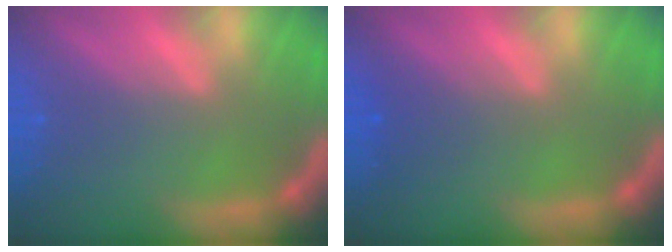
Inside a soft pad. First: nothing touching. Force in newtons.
{"total": 2.0}